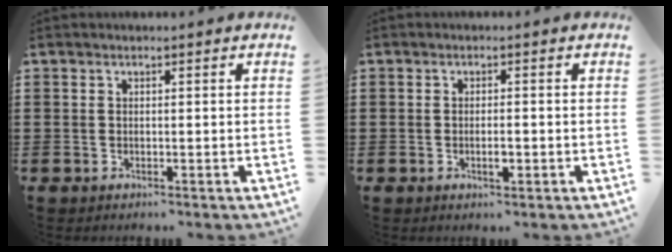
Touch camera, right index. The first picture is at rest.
{"total": 2.1, "force": [-0.7, 0.6, 1.9], "torque": [-0.034, 0.000, -0.012]}